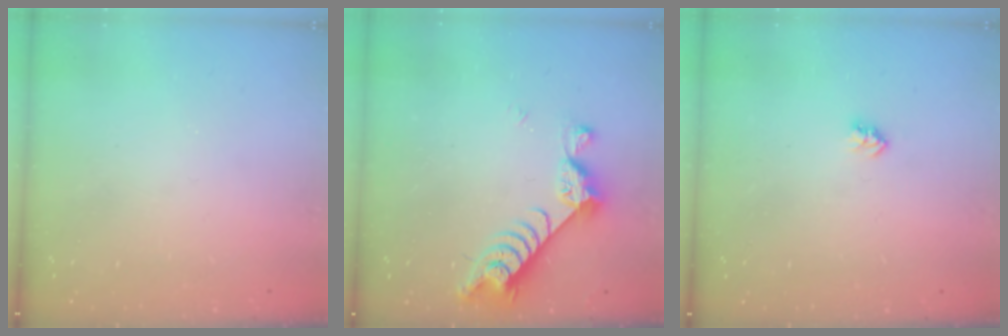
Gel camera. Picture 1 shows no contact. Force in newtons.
{"total": 7.2, "press": 7.2, "slide": 1.0}
{"total": 2.6, "press": 2.6, "slide": 0.4}